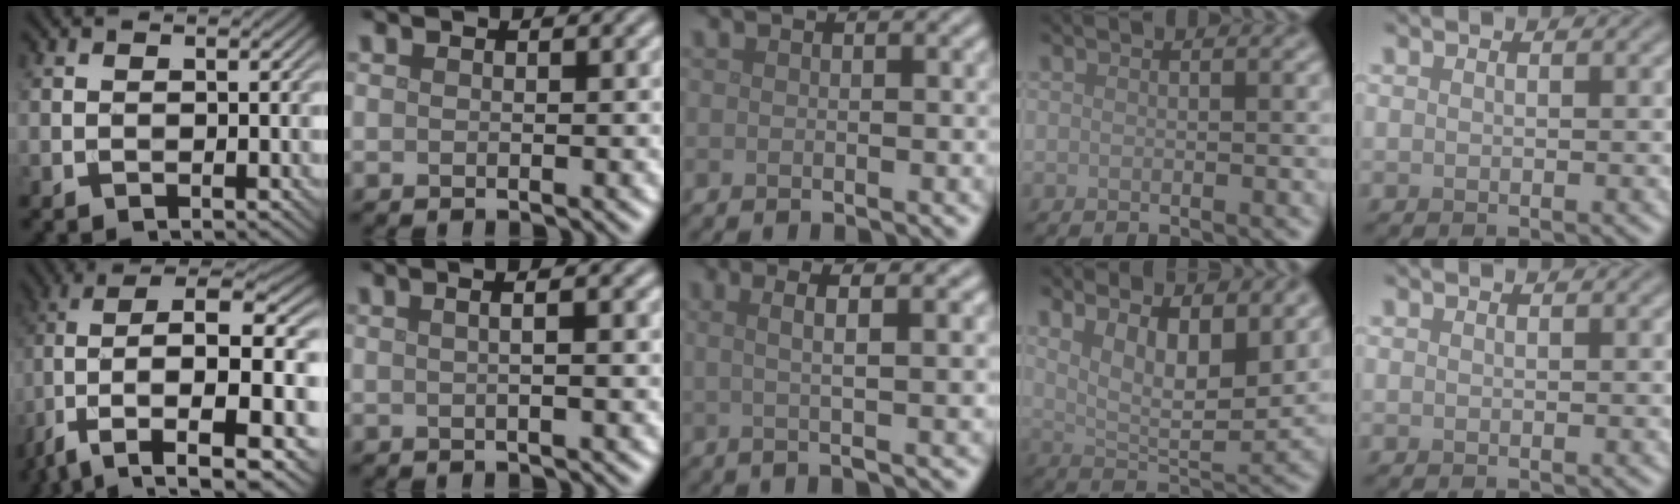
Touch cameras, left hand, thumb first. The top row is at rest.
{"thumb": {"total": 15.7, "force": [0.0, 8.1, 13.5], "torque": [-0.277, -0.027, 0.024]}, "index": {"total": 4.2, "force": [1.3, 1.9, 3.5], "torque": [-0.022, 0.020, -0.009]}, "middle": {"total": 4.5, "force": [1.0, 1.0, 4.3], "torque": [-0.065, 0.008, 0.013]}, "ring": {"total": 8.6, "force": [4.1, 3.3, 6.8], "torque": [-0.113, -0.004, 0.070]}}